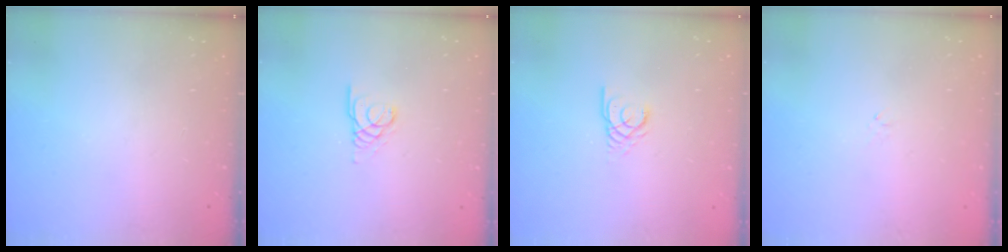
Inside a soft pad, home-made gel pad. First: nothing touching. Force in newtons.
{"total": 3.0, "press": 3.0, "slide": 0.1}
{"total": 2.9, "press": 2.9, "slide": 0.2}
{"total": 0.7, "press": 0.5, "slide": 0.4}